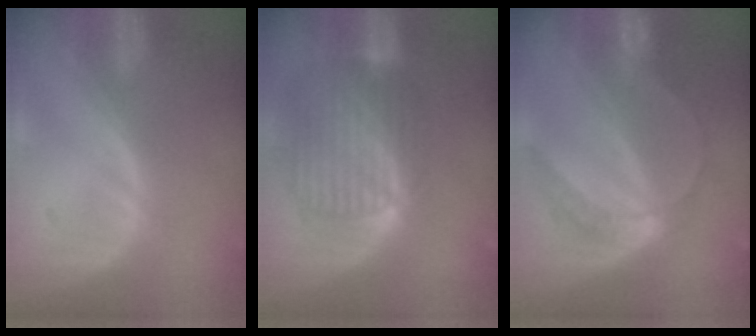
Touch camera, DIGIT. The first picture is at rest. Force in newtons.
{"total": 10.3, "press": 8.7, "slide": 5.6}
{"total": 6.8, "press": 5.5, "slide": 4.0}